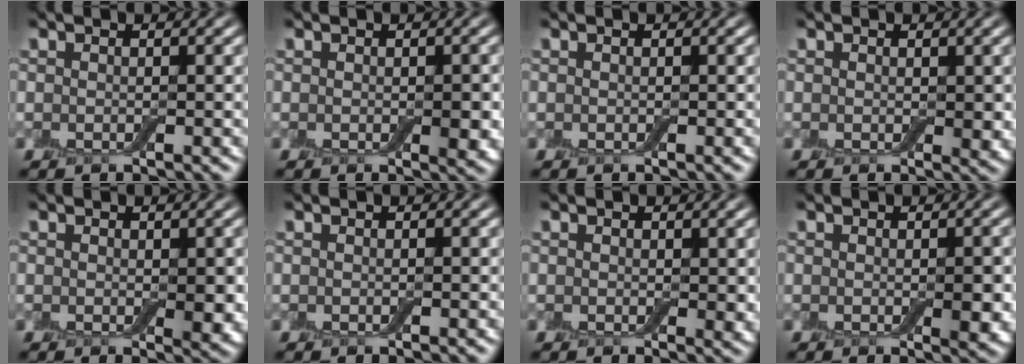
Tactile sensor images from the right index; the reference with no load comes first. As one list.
[{"total": 1.7, "force": [-0.2, 0.9, 1.5], "torque": [-0.016, -0.004, -0.001]}, {"total": 0.0}, {"total": 1.4, "force": [0.4, 0.9, 1.1], "torque": [-0.009, -0.002, 0.007]}, {"total": 2.0, "force": [0.1, 1.0, 1.7], "torque": [-0.020, -0.007, 0.004]}, {"total": 0.0}, {"total": 1.2, "force": [0.5, 0.7, 0.8], "torque": [-0.006, -0.002, 0.008]}, {"total": 2.2, "force": [-0.2, 0.9, 2.0], "torque": [-0.023, -0.007, -0.001]}]